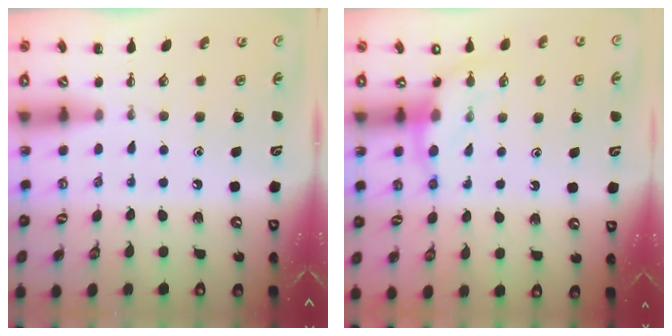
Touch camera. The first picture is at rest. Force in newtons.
{"total": 8.1, "press": 8.0, "slide": 1.1}